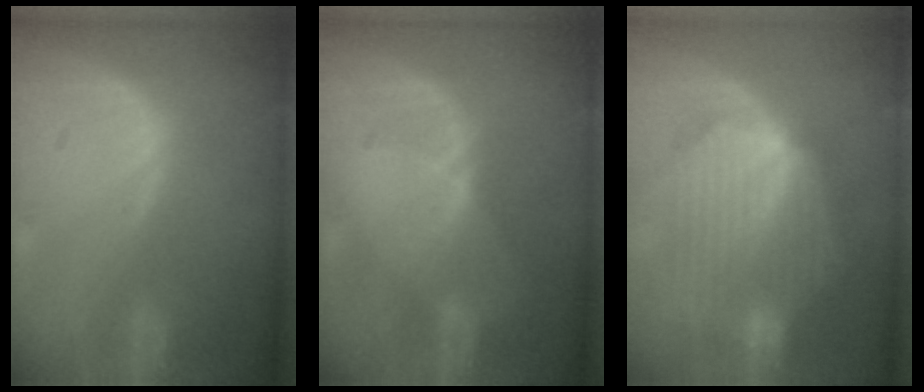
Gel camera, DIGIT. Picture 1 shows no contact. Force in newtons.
{"total": 3.0, "press": 2.6, "slide": 1.5}
{"total": 10.3, "press": 10.3, "slide": 0.9}